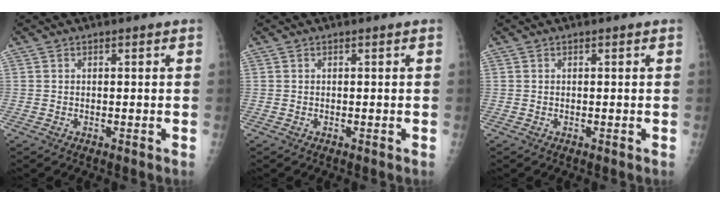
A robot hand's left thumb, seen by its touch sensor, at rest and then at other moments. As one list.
[{"total": 0.0}, {"total": 0.0}]